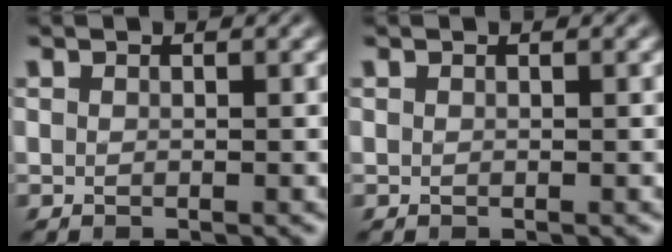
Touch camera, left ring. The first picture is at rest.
{"total": 0.0}